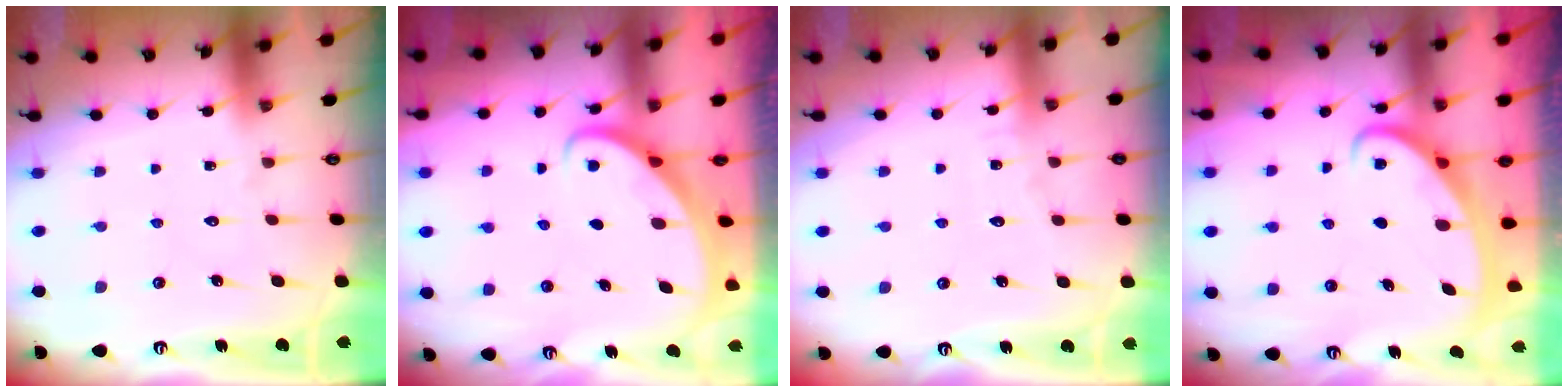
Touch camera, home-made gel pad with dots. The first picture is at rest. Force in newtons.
{"total": 2.5, "press": 2.5, "slide": 0.2}
{"total": 2.6, "press": 2.6, "slide": 0.3}
{"total": 2.6, "press": 2.6, "slide": 0.3}